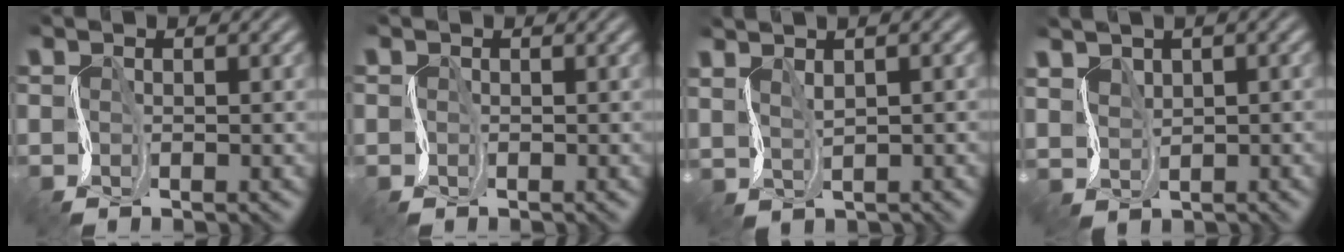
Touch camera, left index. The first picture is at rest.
{"total": 3.1, "force": [0.9, 2.8, 1.1], "torque": [-0.027, 0.012, -0.023]}
{"total": 1.4, "force": [0.5, -1.3, -0.4], "torque": [-0.005, -0.006, 0.020]}
{"total": 1.0, "force": [0.8, -0.3, -0.6], "torque": [0.001, -0.008, 0.026]}